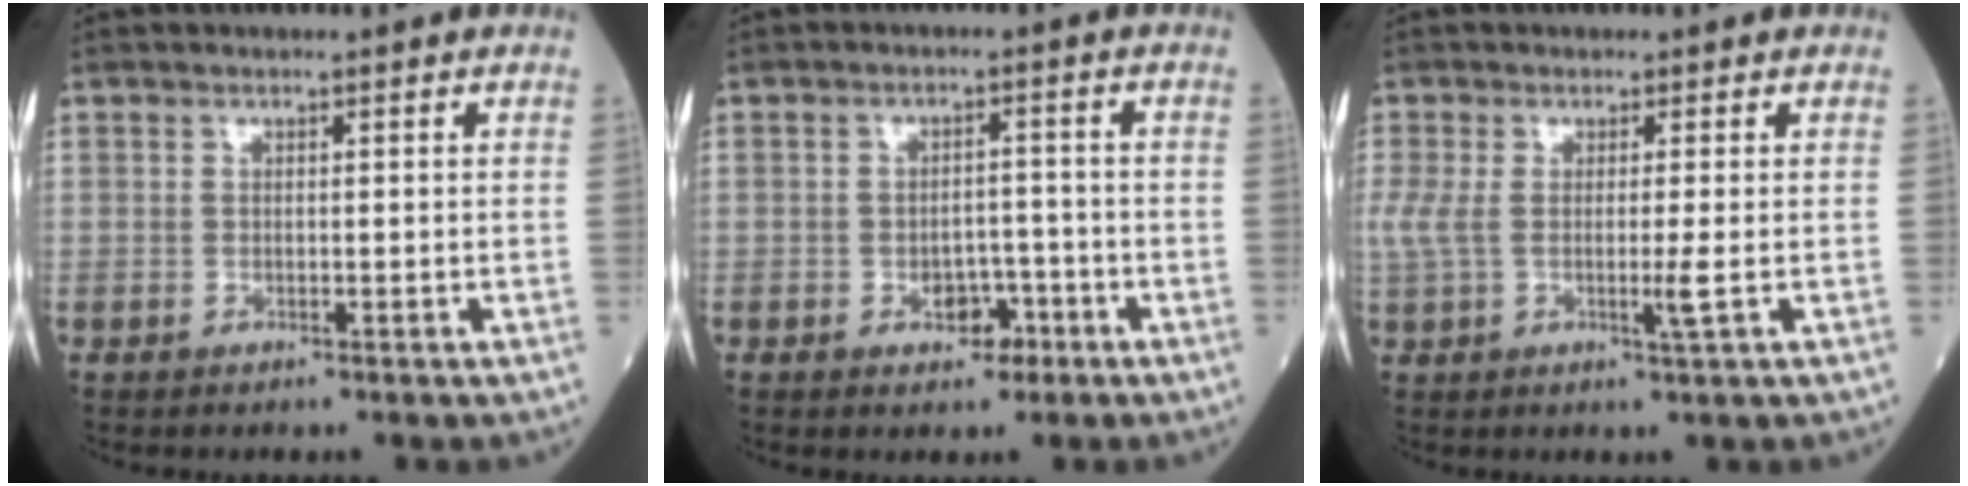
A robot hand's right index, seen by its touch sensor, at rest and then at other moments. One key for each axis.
{"total": 3.7, "fx": -1.8, "fy": 2.4, "fz": 2.2, "tx": -0.024, "ty": 0.007, "tz": -0.024}
{"total": 4.5, "fx": -0.1, "fy": 0.7, "fz": 4.5, "tx": -0.108, "ty": 0.000, "tz": -0.002}